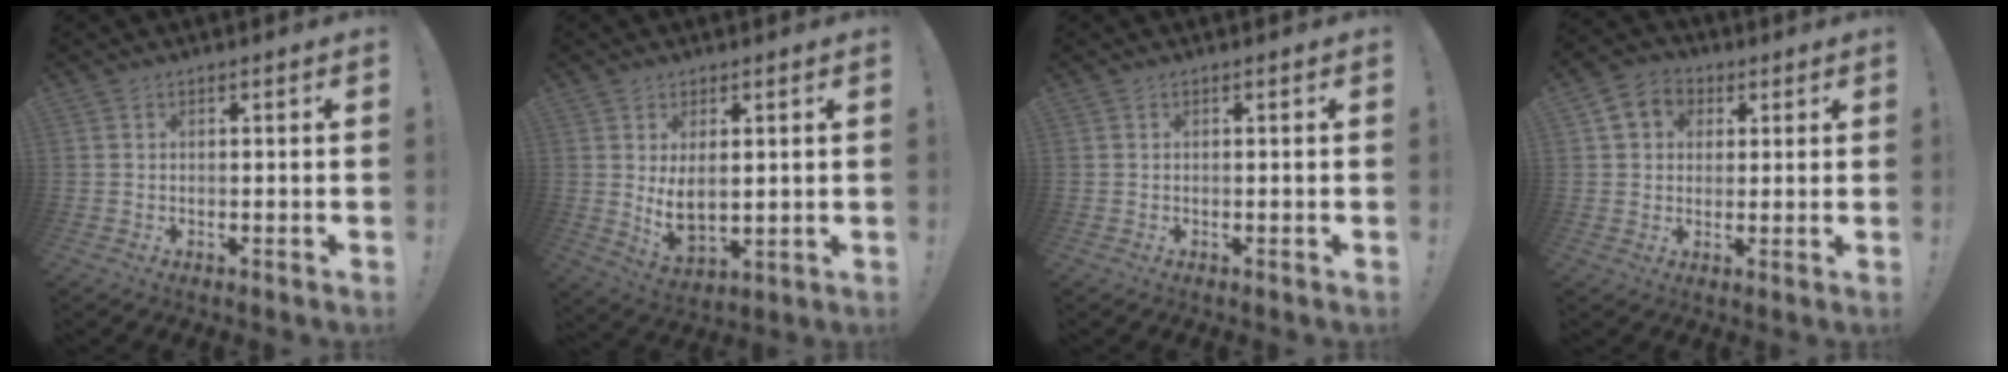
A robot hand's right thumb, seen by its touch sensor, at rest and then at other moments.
{"total": 7.1, "force": [2.9, 3.7, 5.3], "torque": [-0.084, -0.023, 0.053]}
{"total": 0.0}
{"total": 7.7, "force": [2.3, 6.6, 3.1], "torque": [-0.049, 0.005, 0.050]}